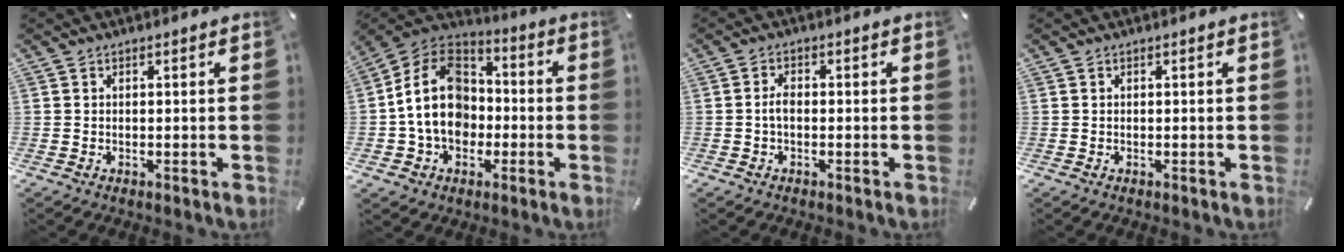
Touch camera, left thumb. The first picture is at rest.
{"total": 15.4, "force": [-2.4, 12.6, 8.5], "torque": [-0.184, 0.024, -0.044]}
{"total": 2.3, "force": [-0.5, 1.0, 2.0], "torque": [-0.045, 0.002, -0.012]}
{"total": 0.0}